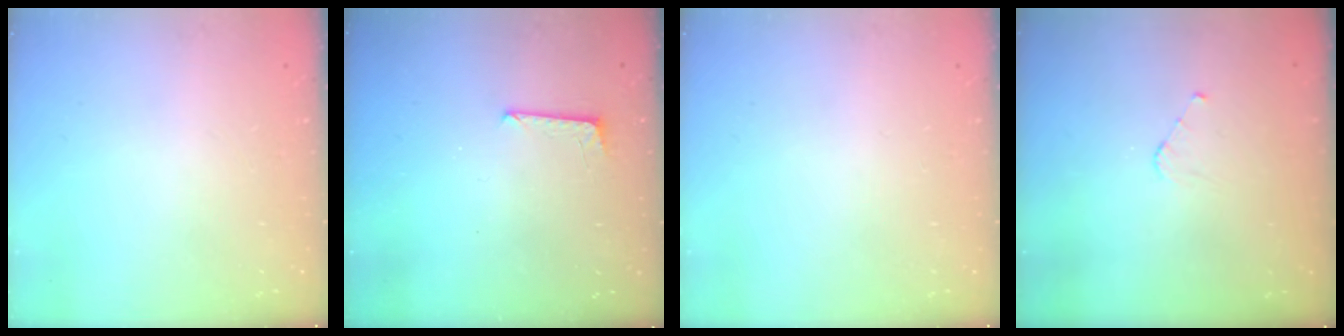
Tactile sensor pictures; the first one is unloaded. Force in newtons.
{"total": 5.1, "press": 5.0, "slide": 0.4}
{"total": 0.0}
{"total": 3.0, "press": 3.0, "slide": 0.2}